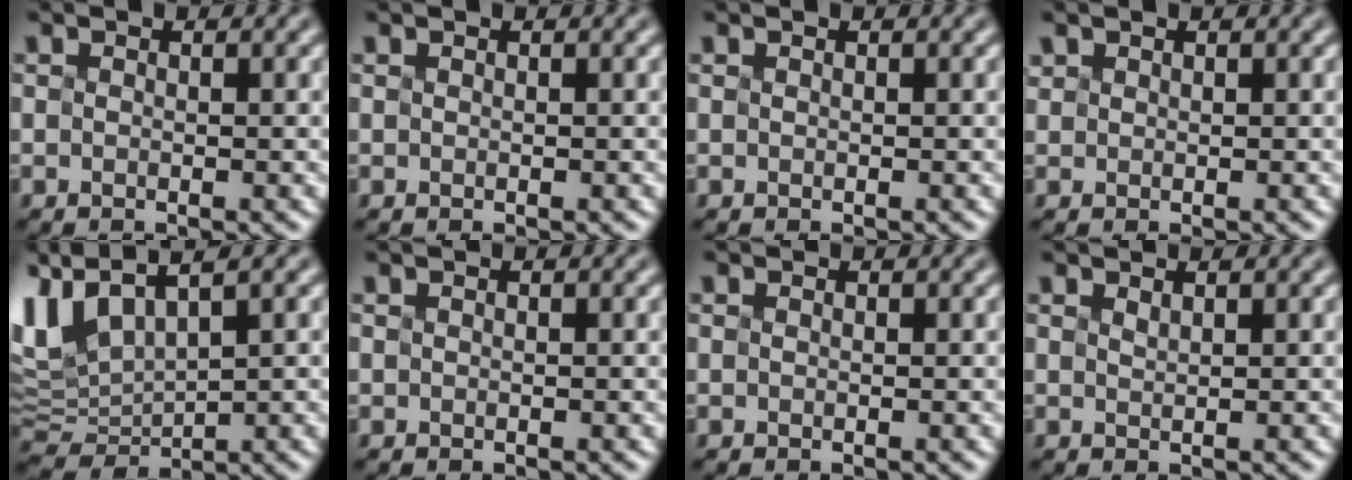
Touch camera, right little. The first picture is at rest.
{"total": 0.0}
{"total": 0.0}
{"total": 1.0, "force": [0.1, -0.5, -0.8], "torque": [-0.002, -0.002, 0.026]}
{"total": 5.3, "force": [2.8, 2.5, 3.7], "torque": [-0.108, 0.014, 0.075]}
{"total": 0.0}
{"total": 0.9, "force": [-0.3, -0.5, -0.7], "torque": [-0.001, -0.002, 0.009]}
{"total": 0.6, "force": [0.4, -0.3, -0.3], "torque": [0.004, -0.002, 0.019]}